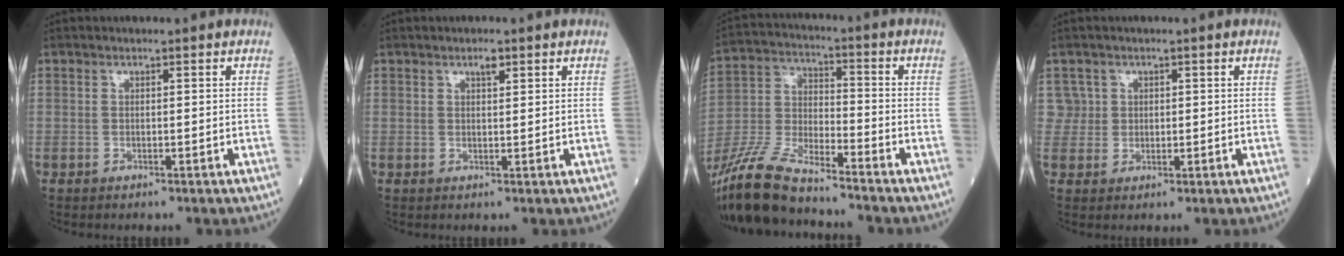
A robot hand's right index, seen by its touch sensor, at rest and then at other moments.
{"total": 2.0, "force": [1.1, 0.7, 1.4], "torque": [-0.032, 0.001, 0.022]}
{"total": 16.5, "force": [-13.9, 3.1, 8.3], "torque": [-0.190, -0.025, -0.266]}
{"total": 3.5, "force": [1.2, 3.3, 0.0], "torque": [0.011, 0.010, 0.024]}